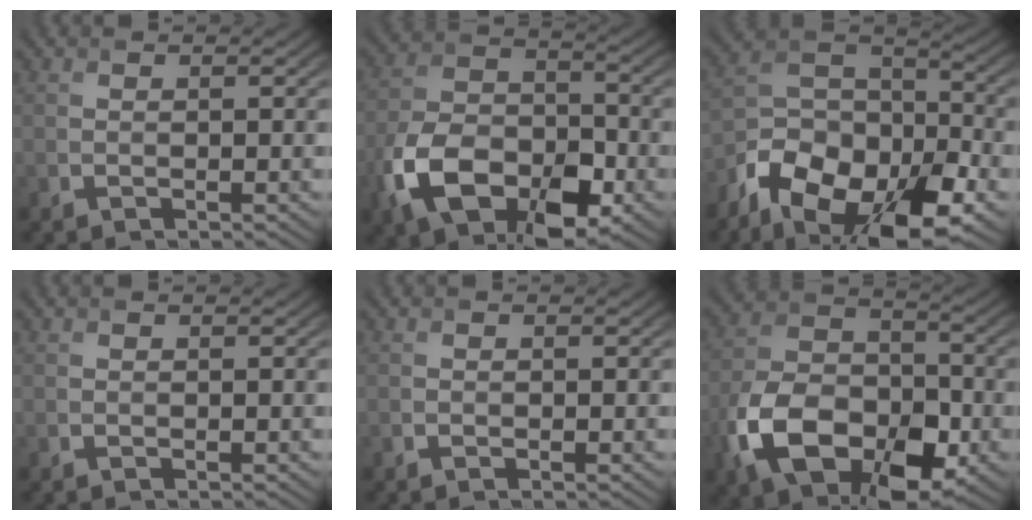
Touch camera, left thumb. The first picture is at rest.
{"total": 13.5, "force": [-6.3, 8.1, 8.8], "torque": [-0.203, -0.020, -0.121]}
{"total": 16.9, "force": [-9.7, 9.3, 10.2], "torque": [-0.222, -0.038, -0.171]}
{"total": 0.0}
{"total": 0.0}
{"total": 14.8, "force": [-6.3, 9.2, 9.7], "torque": [-0.215, -0.029, -0.123]}